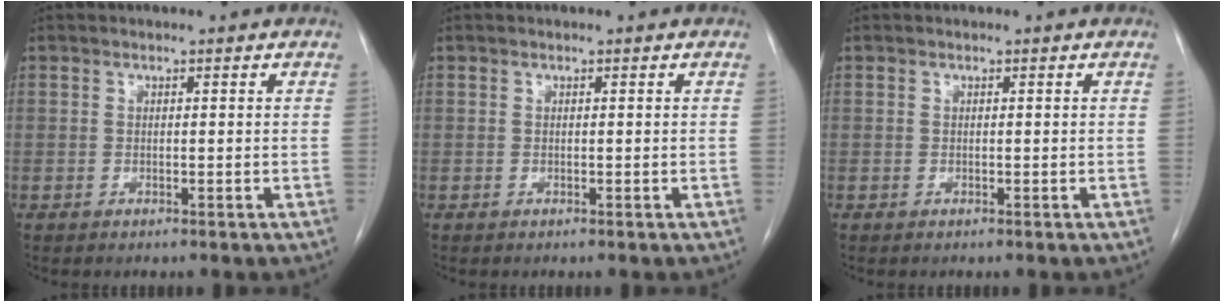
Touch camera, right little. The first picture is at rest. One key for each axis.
{"total": 0.0}
{"total": 0.0}